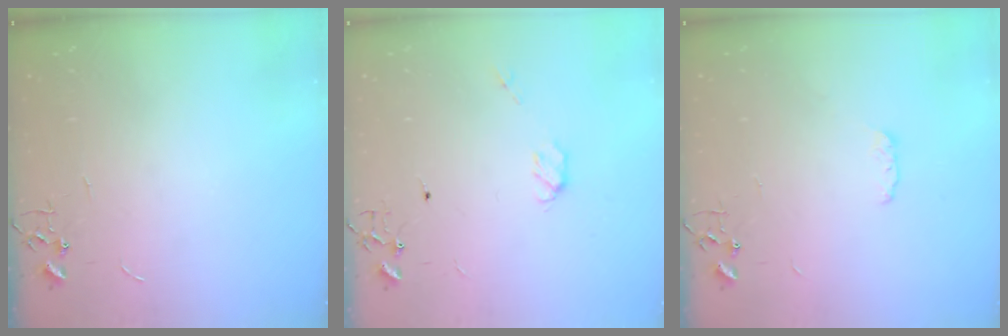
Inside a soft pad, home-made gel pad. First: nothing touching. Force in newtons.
{"total": 3.7, "press": 3.7, "slide": 0.6}
{"total": 4.2, "press": 4.1, "slide": 0.7}